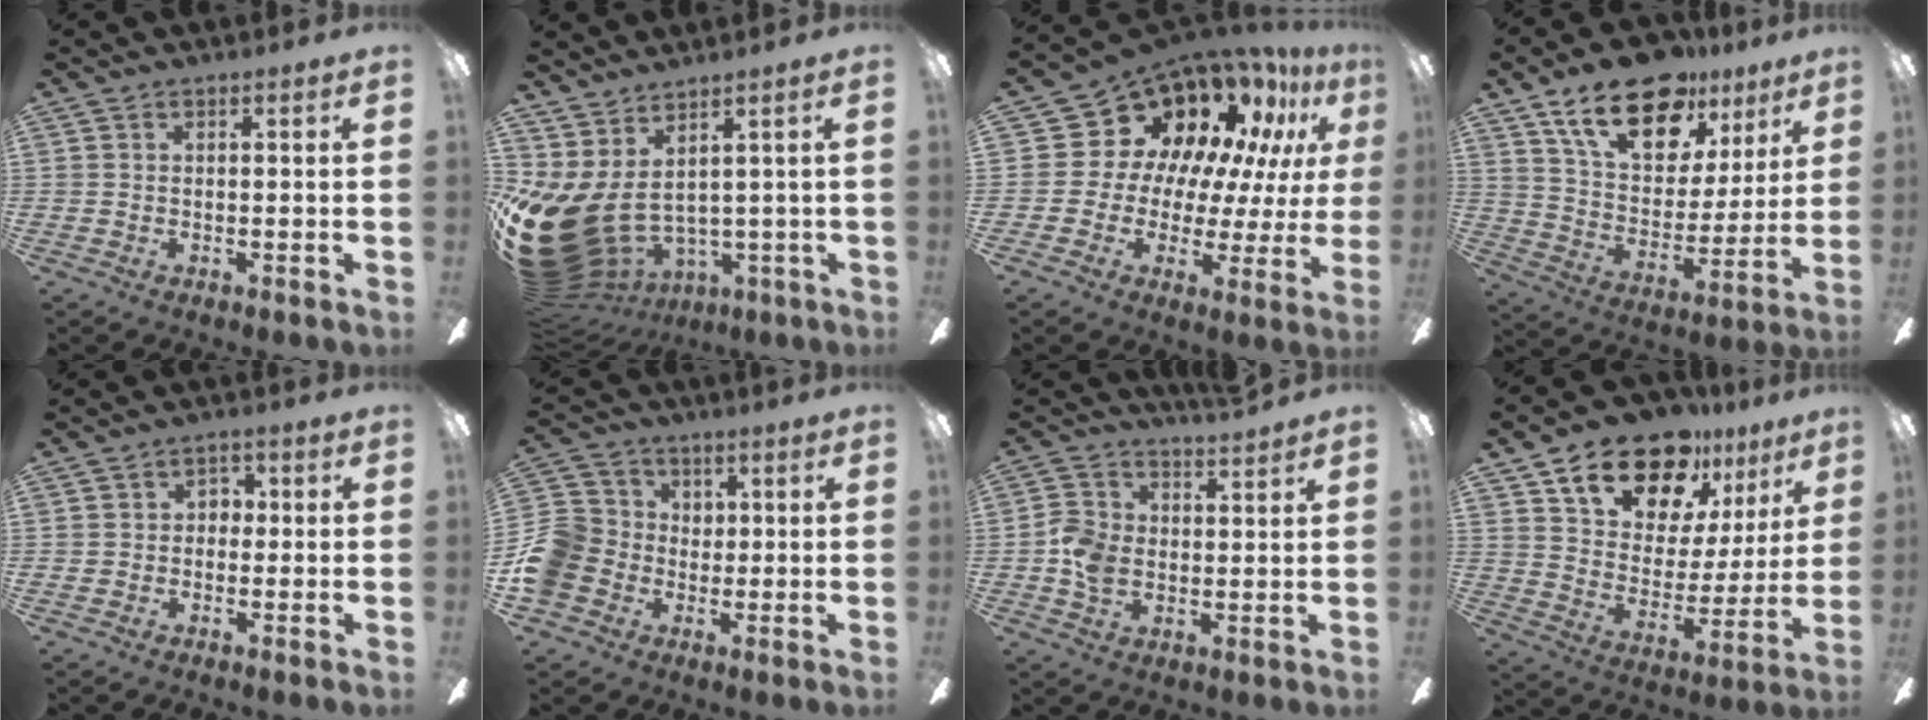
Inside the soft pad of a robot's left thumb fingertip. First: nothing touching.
{"total": 14.0, "force": [-1.5, 8.4, 11.1], "torque": [-0.251, -0.036, -0.010]}
{"total": 16.3, "force": [10.6, 10.7, 6.2], "torque": [-0.110, -0.097, 0.207]}
{"total": 20.9, "force": [13.8, 10.6, 11.5], "torque": [-0.193, -0.073, 0.244]}
{"total": 3.5, "force": [-0.9, 3.1, 1.3], "torque": [-0.021, 0.014, -0.020]}
{"total": 11.5, "force": [-2.3, 10.5, 4.2], "torque": [-0.104, 0.031, -0.040]}
{"total": 5.8, "force": [1.3, 4.2, 3.8], "torque": [-0.091, 0.004, 0.028]}
{"total": 18.9, "force": [13.6, 10.0, 8.5], "torque": [-0.151, -0.084, 0.244]}